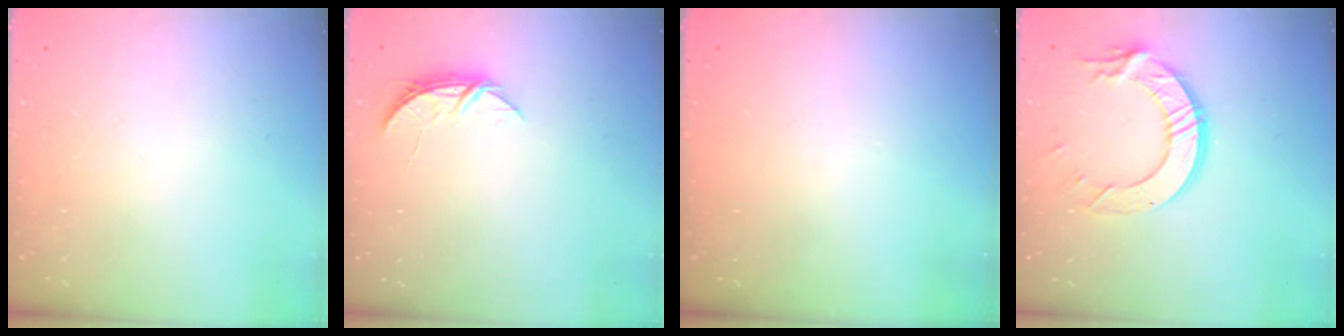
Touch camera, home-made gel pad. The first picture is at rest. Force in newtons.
{"total": 5.1, "press": 5.1, "slide": 0.6}
{"total": 0.0}
{"total": 12.7, "press": 12.6, "slide": 1.2}